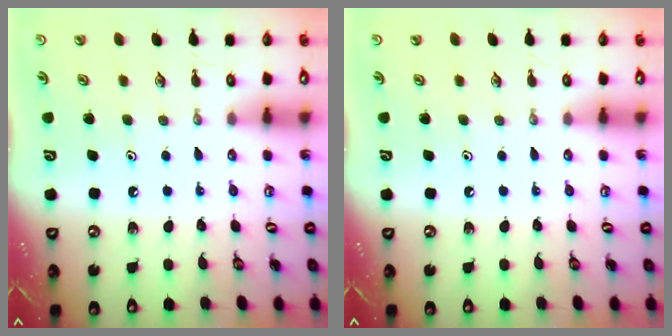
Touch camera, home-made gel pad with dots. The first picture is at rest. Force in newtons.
{"total": 0.0}